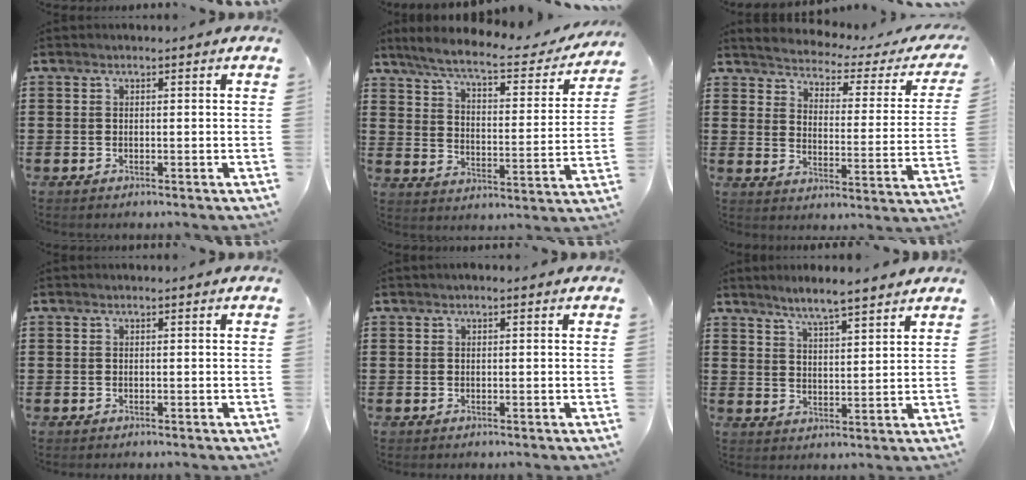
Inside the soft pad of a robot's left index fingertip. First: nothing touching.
{"total": 7.2, "force": [6.0, 0.5, 4.1], "torque": [-0.103, -0.033, 0.098]}
{"total": 2.4, "force": [2.3, 0.1, 0.6], "torque": [-0.032, -0.026, 0.029]}
{"total": 0.0}
{"total": 0.6, "force": [0.4, 0.1, 0.5], "torque": [-0.009, 0.002, 0.006]}
{"total": 4.7, "force": [4.4, -0.2, 1.6], "torque": [-0.045, -0.017, 0.077]}